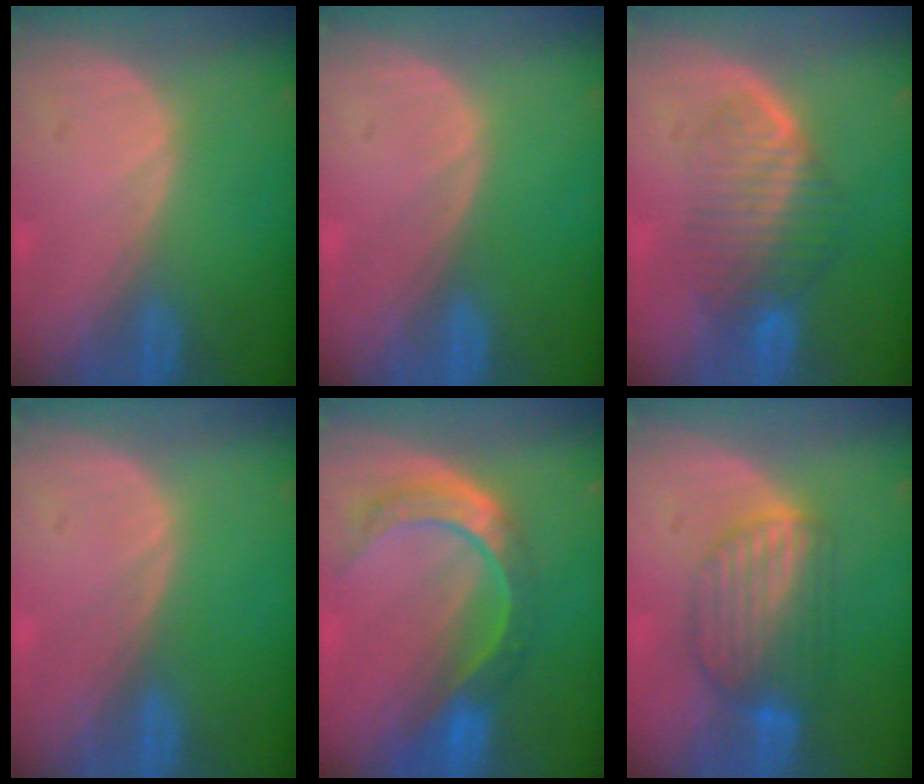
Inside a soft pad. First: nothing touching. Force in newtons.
{"total": 0.0}
{"total": 6.9, "press": 6.5, "slide": 2.3}
{"total": 0.0}
{"total": 8.8, "press": 7.4, "slide": 4.7}
{"total": 7.1, "press": 7.0, "slide": 1.3}